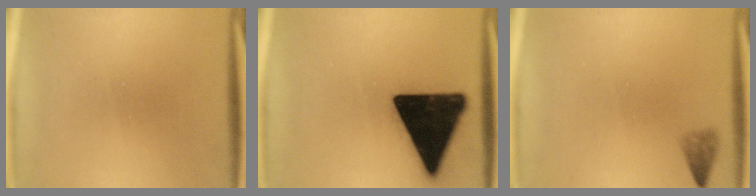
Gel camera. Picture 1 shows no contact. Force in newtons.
{"total": 19.9}
{"total": 2.1}